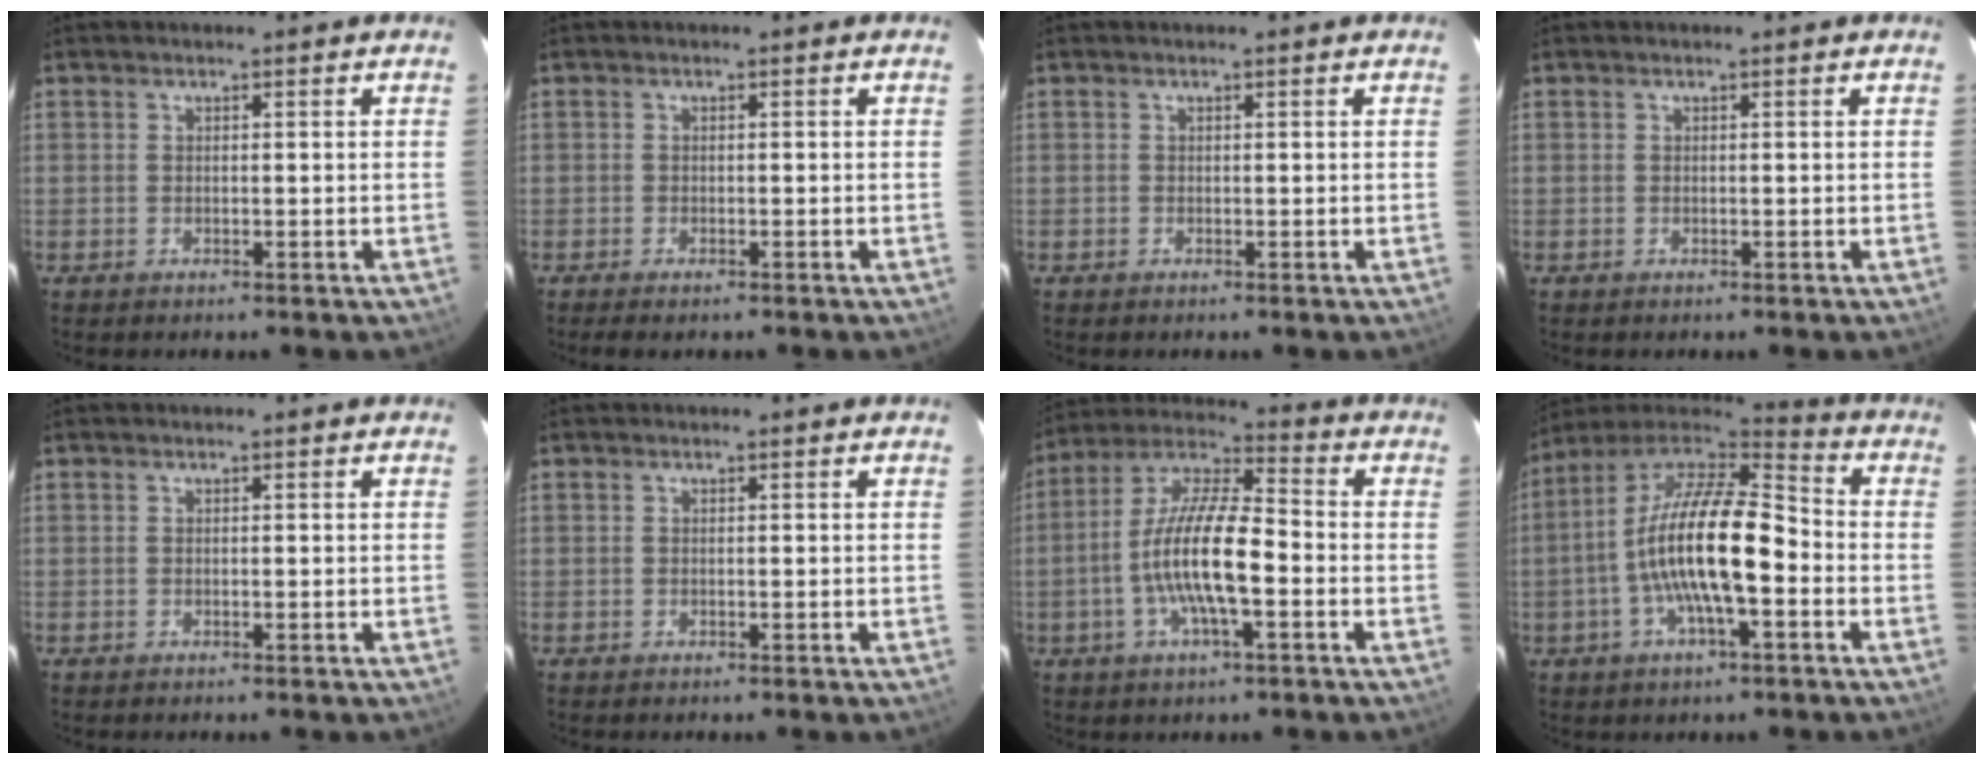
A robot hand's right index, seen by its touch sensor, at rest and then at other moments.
{"total": 2.5, "force": [-2.0, 0.6, 1.3], "torque": [-0.030, -0.009, -0.034]}
{"total": 0.0}
{"total": 0.0}
{"total": 0.0}
{"total": 0.0}
{"total": 13.8, "force": [-3.5, 3.4, 12.9], "torque": [-0.254, 0.001, -0.070]}
{"total": 17.8, "force": [-3.6, 5.4, 16.5], "torque": [-0.306, 0.000, -0.076]}